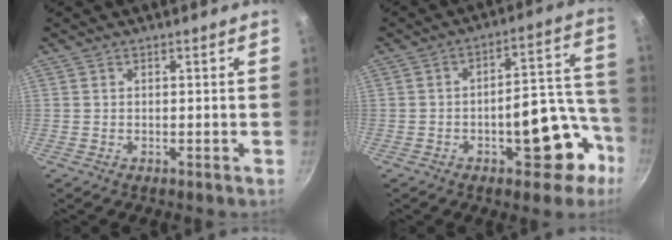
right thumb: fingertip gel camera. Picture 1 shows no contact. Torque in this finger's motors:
{"motor_torque": [1.56, 1.54, 1.03, -0.56, 0.23]}